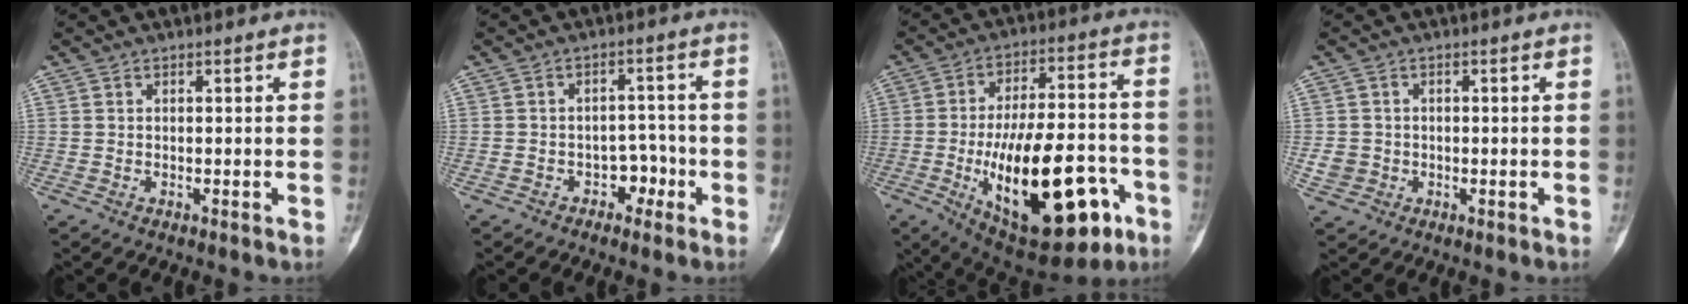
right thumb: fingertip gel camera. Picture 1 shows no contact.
{"total": 4.4, "force": [-2.2, 3.3, 2.0], "torque": [-0.001, 0.030, -0.035]}
{"total": 27.2, "force": [-9.1, 11.9, 22.8], "torque": [-0.345, 0.023, -0.117]}
{"total": 3.1, "force": [-0.5, 2.9, 0.8], "torque": [-0.002, 0.006, -0.007]}